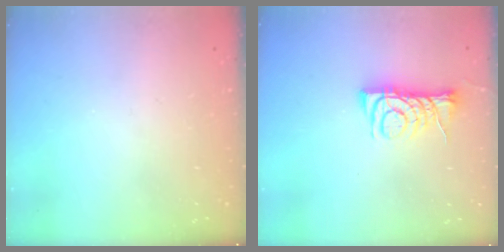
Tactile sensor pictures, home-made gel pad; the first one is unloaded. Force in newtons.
{"total": 8.5, "press": 8.5, "slide": 0.7}